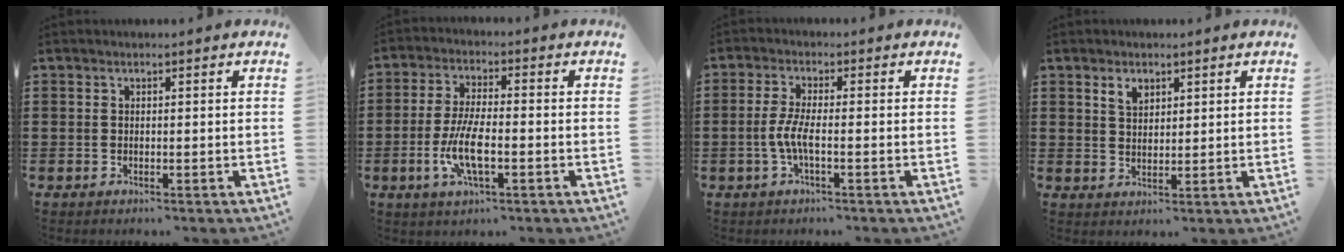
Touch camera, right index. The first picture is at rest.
{"total": 7.6, "force": [-2.4, 2.3, 6.8], "torque": [-0.147, -0.011, -0.047]}
{"total": 4.2, "force": [-1.2, 0.7, 4.0], "torque": [-0.099, -0.008, -0.033]}
{"total": 2.5, "force": [1.7, 1.5, 1.1], "torque": [-0.028, 0.004, 0.033]}